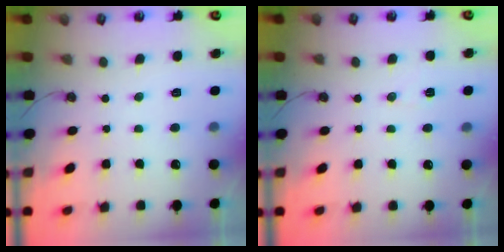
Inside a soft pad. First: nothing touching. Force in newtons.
{"total": 3.8, "press": 3.2, "slide": 2.1}